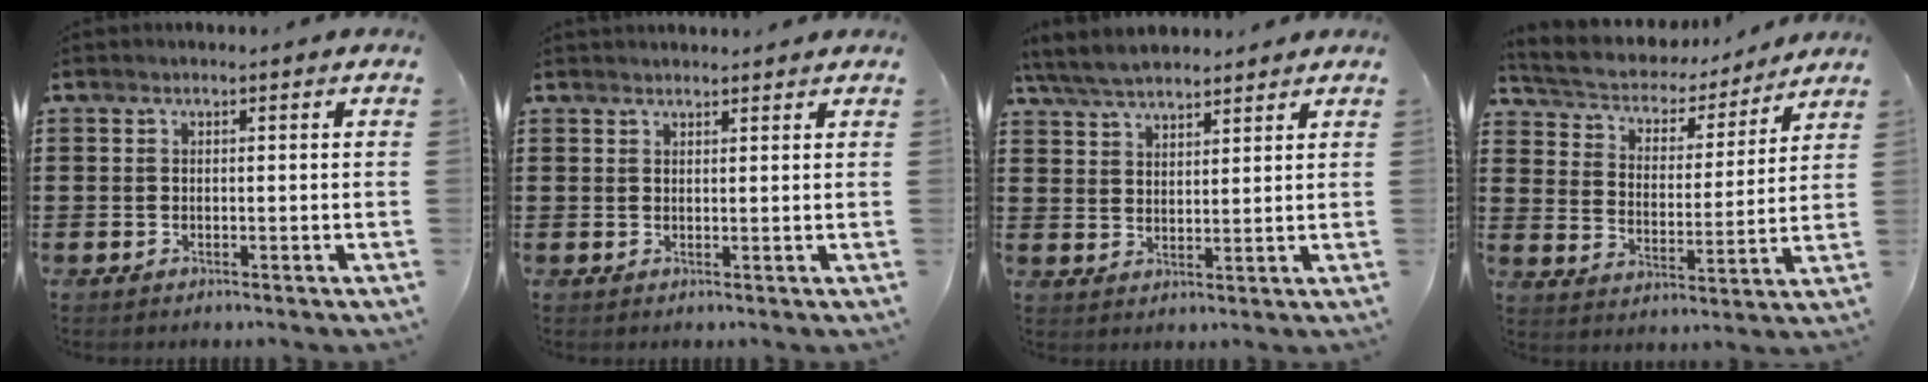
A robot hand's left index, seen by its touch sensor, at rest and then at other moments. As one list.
[{"total": 1.3, "force": [1.3, 0.2, 0.0], "torque": [-0.002, 0.001, 0.026]}, {"total": 5.4, "force": [5.0, 1.3, 1.6], "torque": [-0.051, -0.009, 0.093]}, {"total": 4.9, "force": [4.6, 1.6, 0.8], "torque": [-0.045, -0.032, 0.073]}]